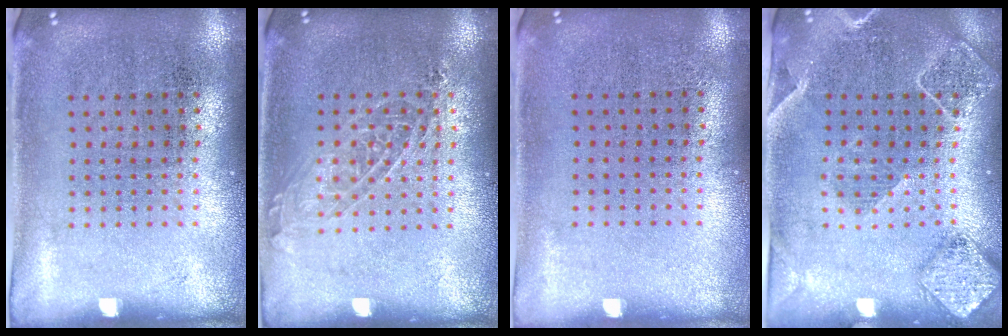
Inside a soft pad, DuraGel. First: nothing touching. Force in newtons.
{"total": 1.3, "press": 1.1, "slide": 0.5}
{"total": 0.0}
{"total": 2.0, "press": 1.9, "slide": 0.7}